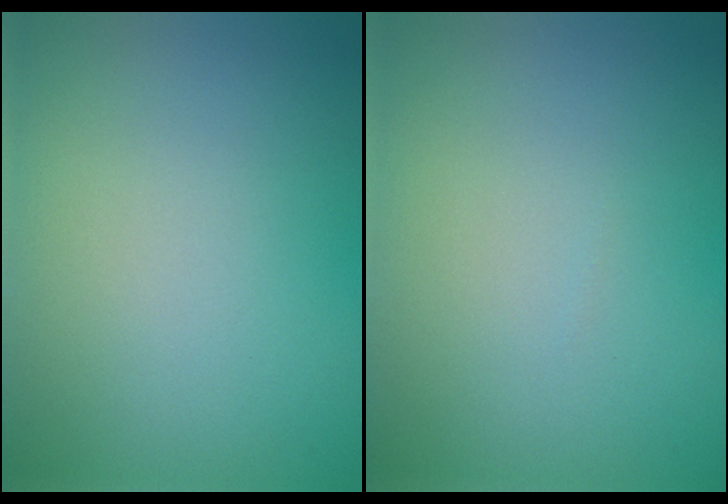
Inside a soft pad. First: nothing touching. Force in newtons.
{"total": 0.0}